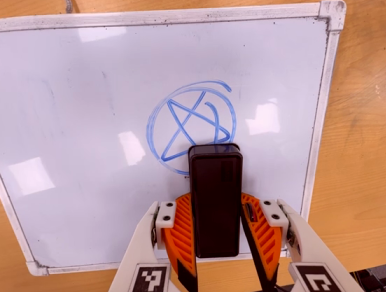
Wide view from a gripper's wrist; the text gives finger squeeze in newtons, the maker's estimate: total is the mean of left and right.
{"total": 5.1, "left": 4.6, "right": 5.6}